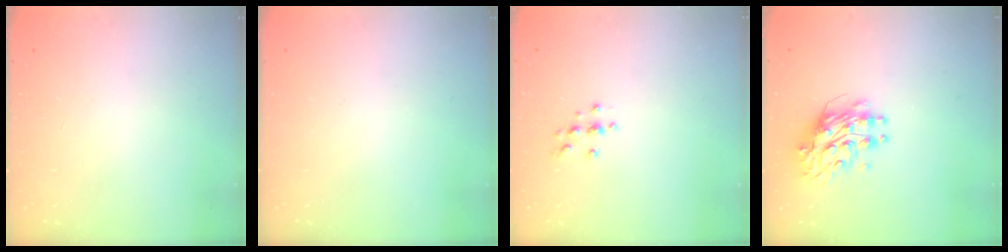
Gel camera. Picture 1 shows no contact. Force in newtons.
{"total": 0.0}
{"total": 4.2, "press": 4.2, "slide": 0.5}
{"total": 9.0, "press": 9.0, "slide": 0.9}